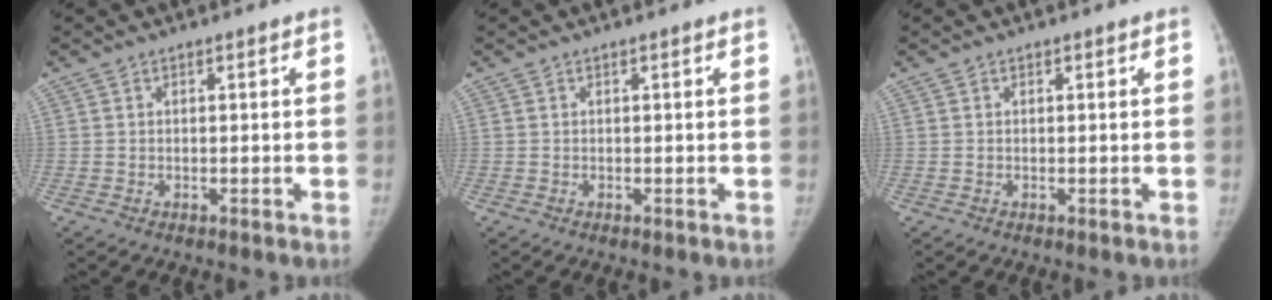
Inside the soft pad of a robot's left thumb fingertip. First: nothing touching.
{"total": 0.0}
{"total": 0.0}